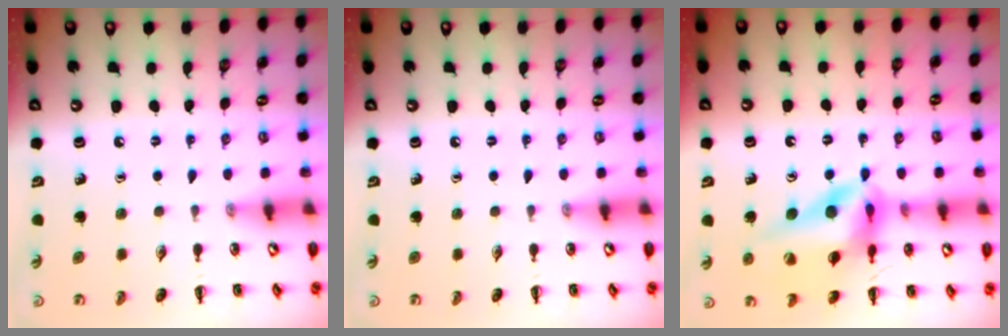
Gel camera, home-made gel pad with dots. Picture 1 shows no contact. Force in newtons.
{"total": 0.0}
{"total": 14.9, "press": 14.2, "slide": 4.7}